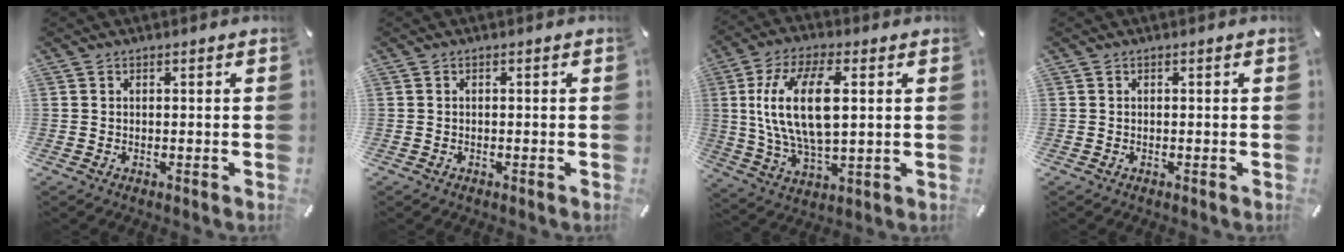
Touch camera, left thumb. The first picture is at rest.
{"total": 0.0}
{"total": 16.2, "force": [3.0, 7.5, 14.0], "torque": [-0.306, -0.002, 0.049]}
{"total": 0.0}